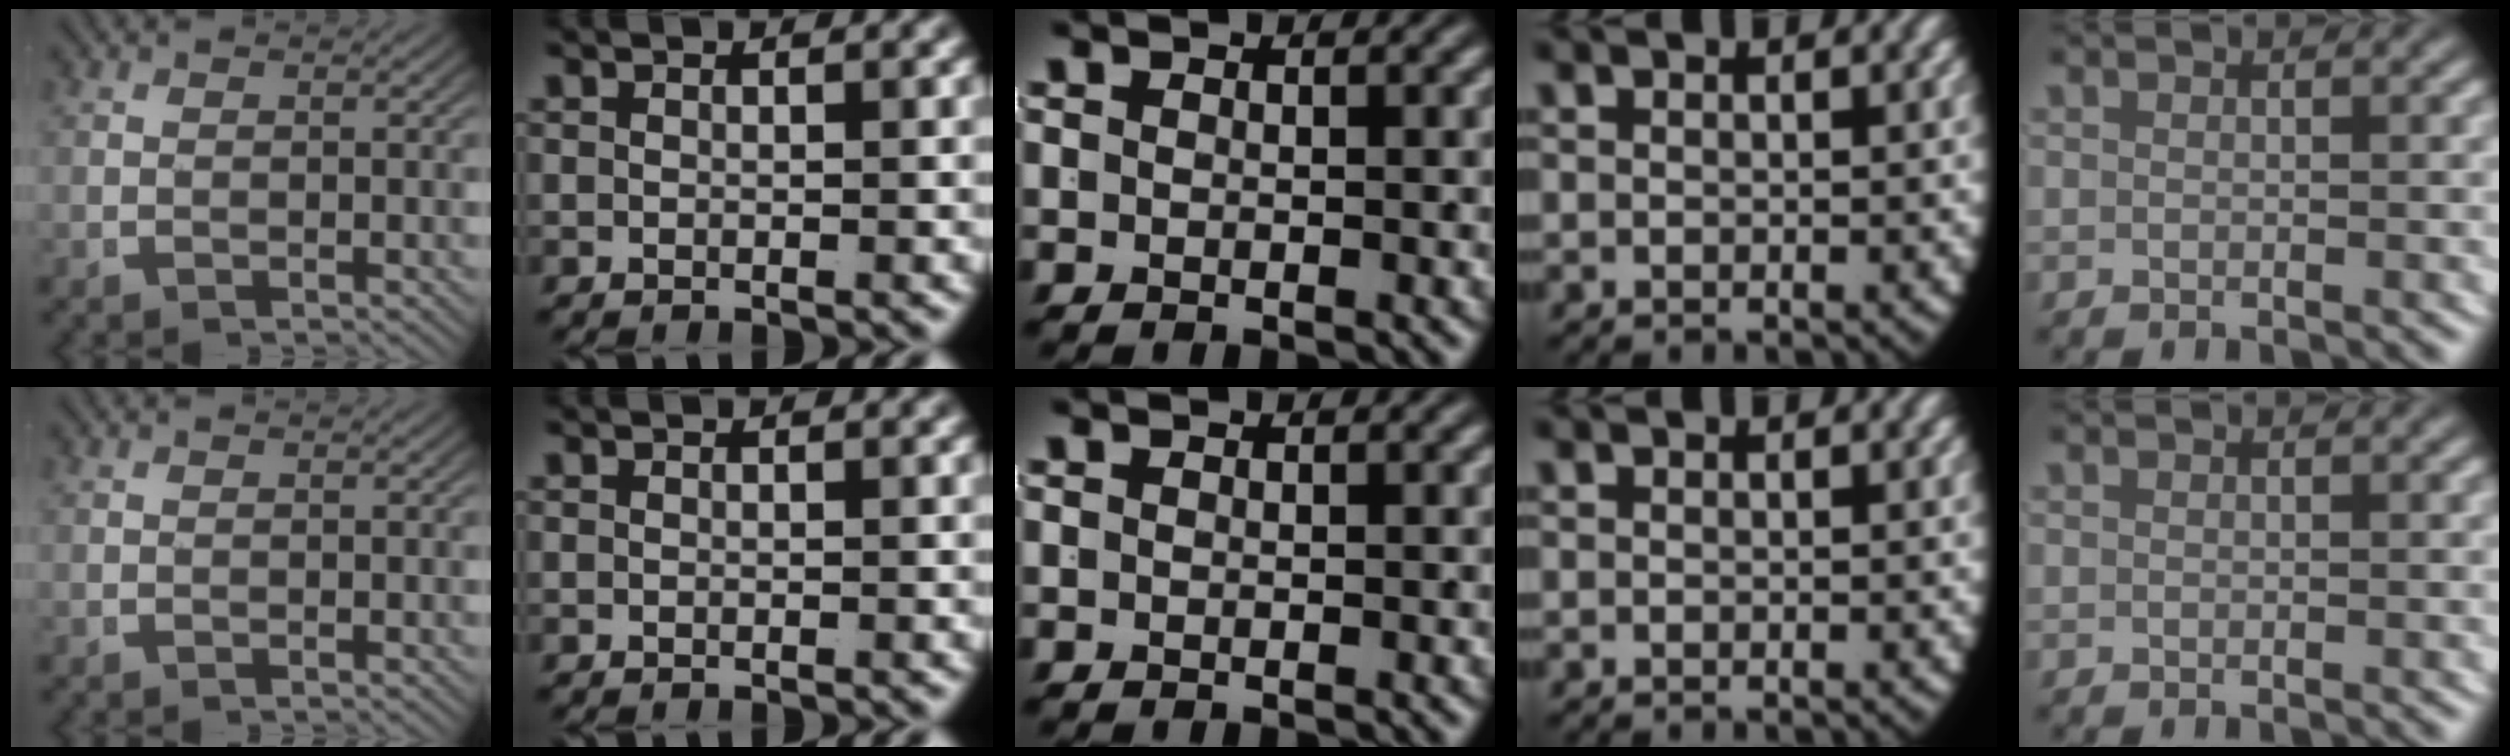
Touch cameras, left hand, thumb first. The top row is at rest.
{}